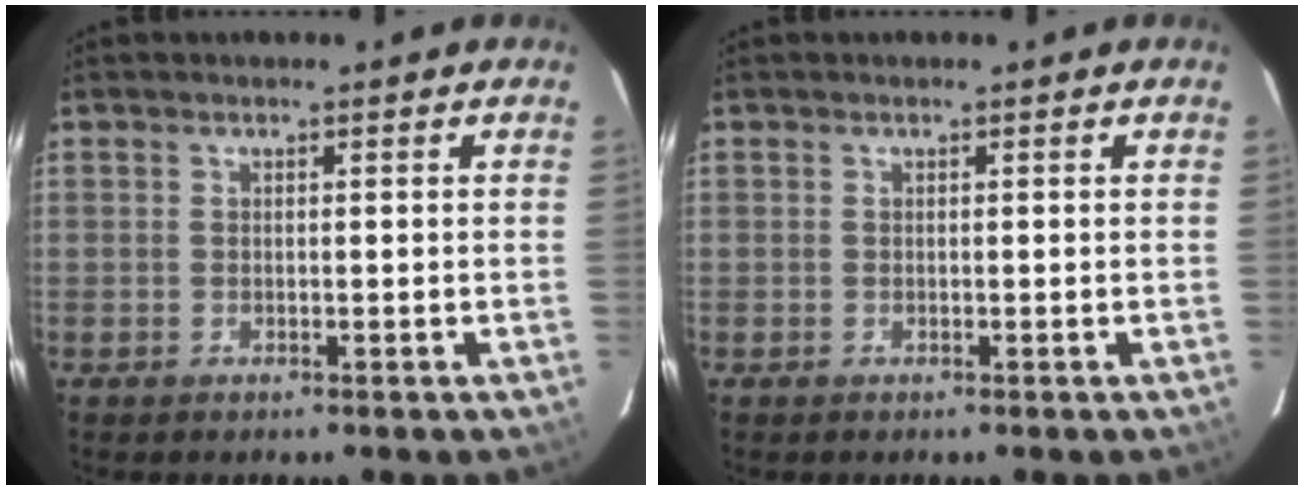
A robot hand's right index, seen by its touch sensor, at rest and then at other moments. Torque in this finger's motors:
{"motor_torque": [0.00, 0.00, 0.00, 0.00]}